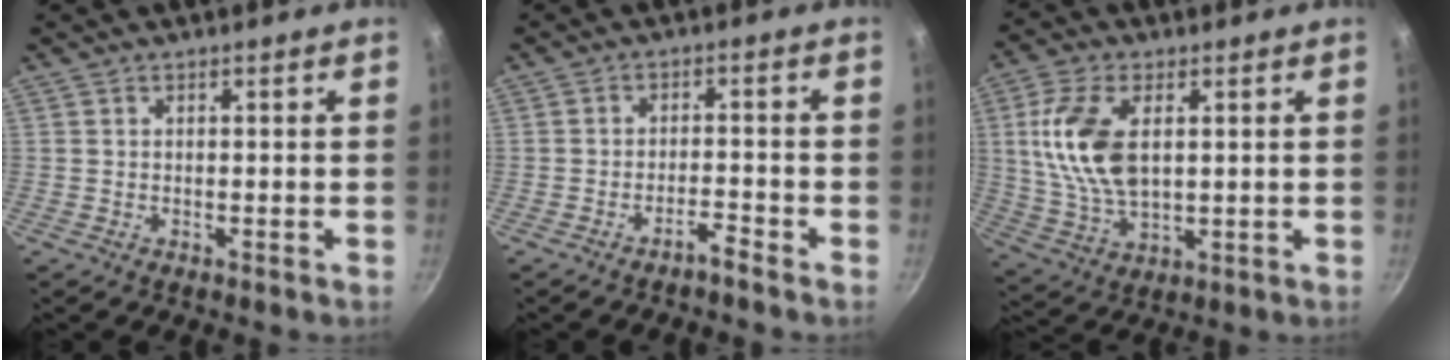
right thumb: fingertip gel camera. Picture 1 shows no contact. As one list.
[{"total": 2.7, "force": [-2.4, 0.1, 1.2], "torque": [-0.020, 0.024, -0.038]}, {"total": 13.6, "force": [2.7, 7.6, 11.0], "torque": [-0.211, -0.010, 0.056]}]